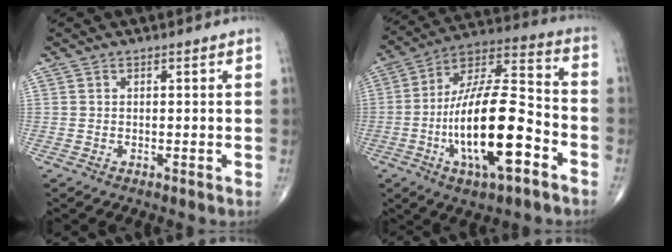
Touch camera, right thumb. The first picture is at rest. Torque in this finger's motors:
{"motor_torque": [2.29, 1.85, 1.90, -0.87, 0.33]}